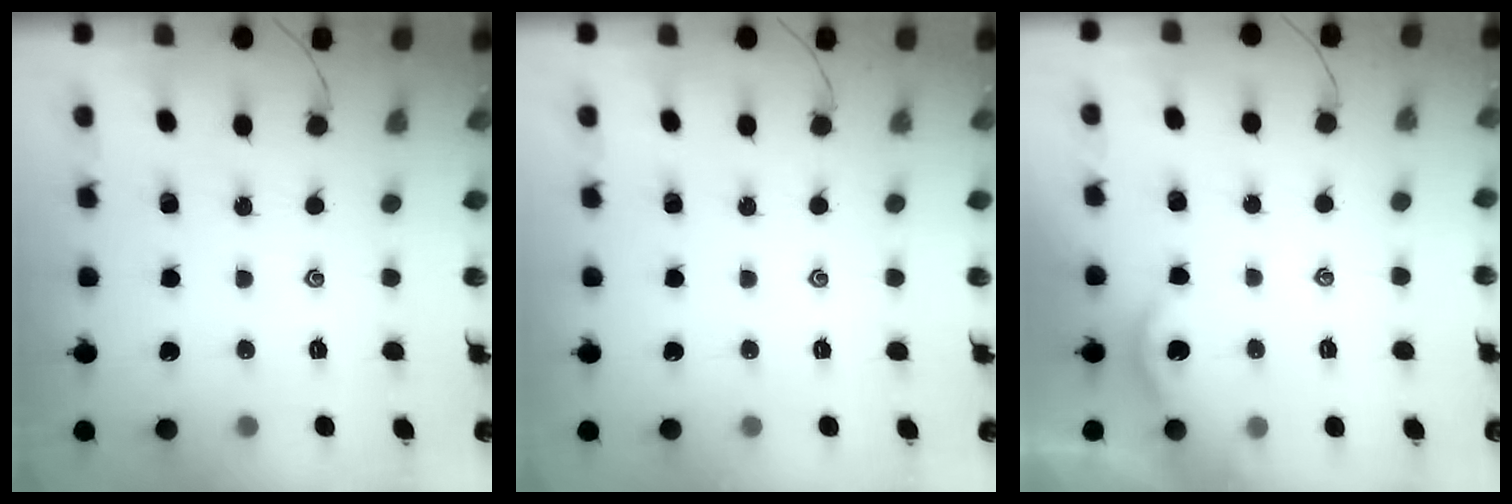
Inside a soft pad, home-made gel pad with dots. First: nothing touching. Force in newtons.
{"total": 0.0}
{"total": 2.2, "press": 2.2, "slide": 0.3}